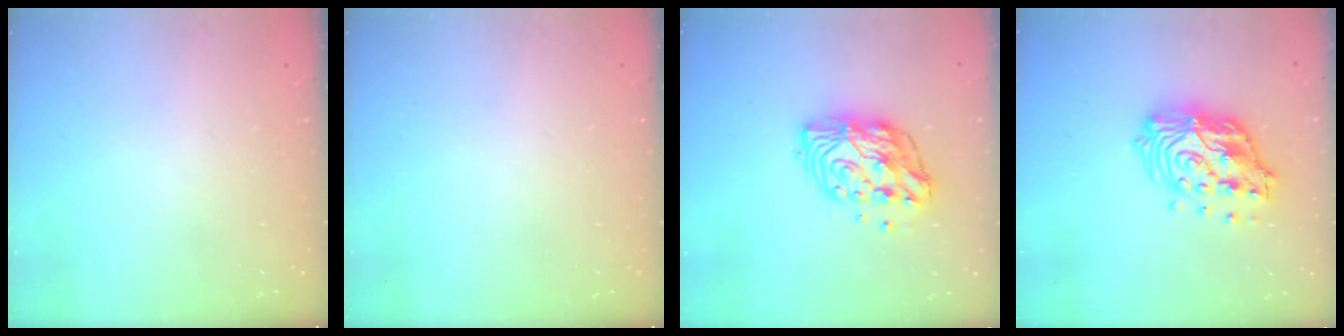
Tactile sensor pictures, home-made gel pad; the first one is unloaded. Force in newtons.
{"total": 0.0}
{"total": 12.6, "press": 12.6, "slide": 1.1}
{"total": 17.1, "press": 17.0, "slide": 1.5}